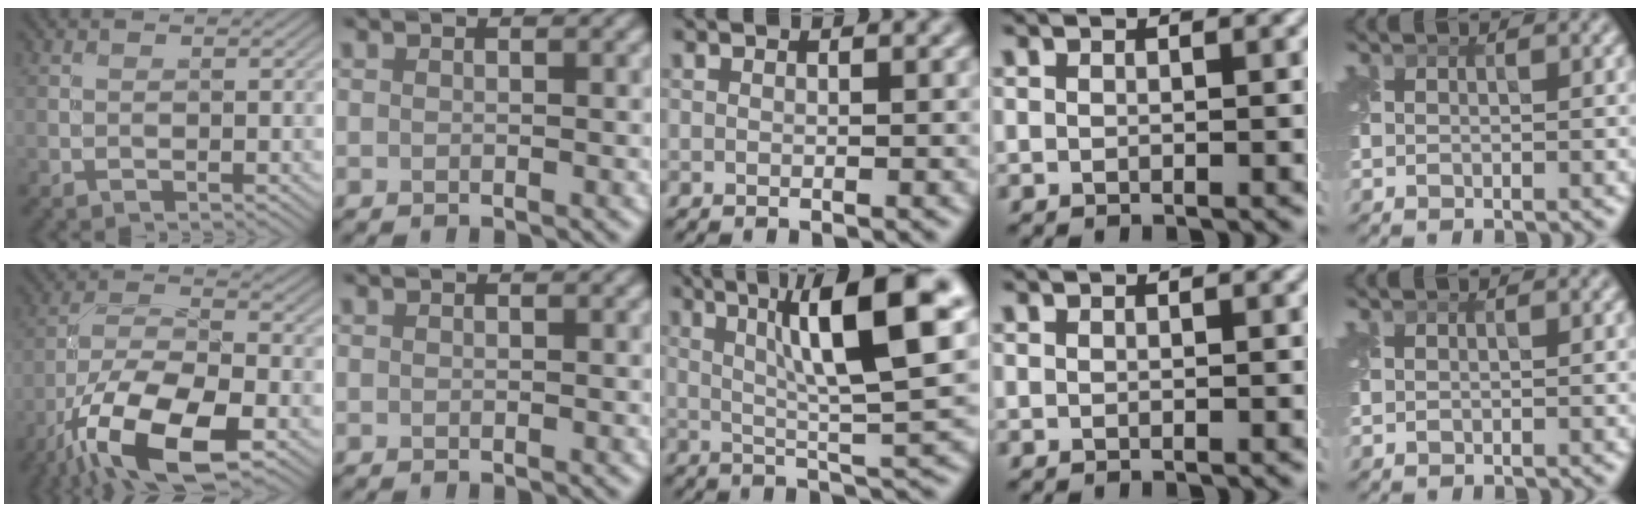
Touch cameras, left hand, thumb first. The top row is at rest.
{"thumb": {"total": 15.2, "force": [-8.3, 5.9, 11.2], "torque": [-0.219, -0.019, -0.165]}, "middle": {"total": 11.5, "force": [4.0, 2.0, 10.6], "torque": [-0.150, 0.013, 0.064]}}